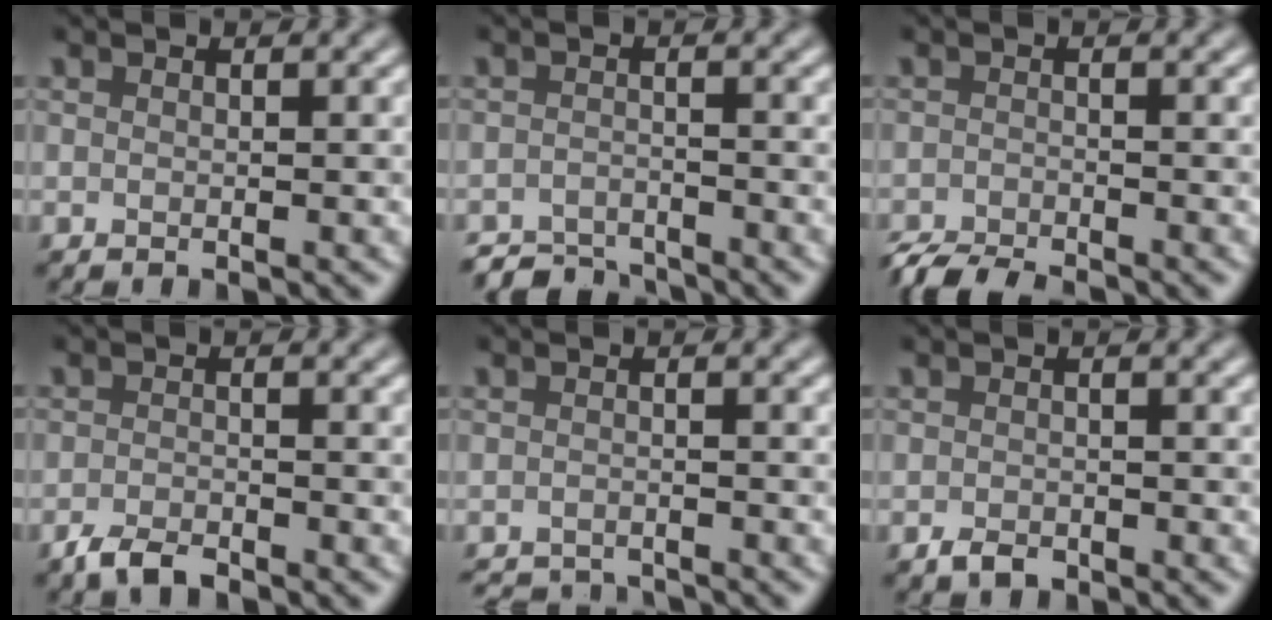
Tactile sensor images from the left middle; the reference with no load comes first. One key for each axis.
{"total": 3.3, "fx": -3.2, "fy": 0.6, "fz": 0.4, "tx": -0.002, "ty": -0.001, "tz": -0.061}
{"total": 3.5, "fx": -3.3, "fy": 0.4, "fz": 1.0, "tx": -0.015, "ty": -0.009, "tz": -0.065}
{"total": 2.1, "fx": -1.7, "fy": 0.7, "fz": 1.0, "tx": -0.023, "ty": 0.000, "tz": -0.036}
{"total": 3.8, "fx": -3.7, "fy": 0.5, "fz": 0.6, "tx": -0.013, "ty": -0.007, "tz": -0.059}
{"total": 1.2, "fx": -0.9, "fy": 0.7, "fz": 0.6, "tx": -0.010, "ty": 0.000, "tz": -0.017}